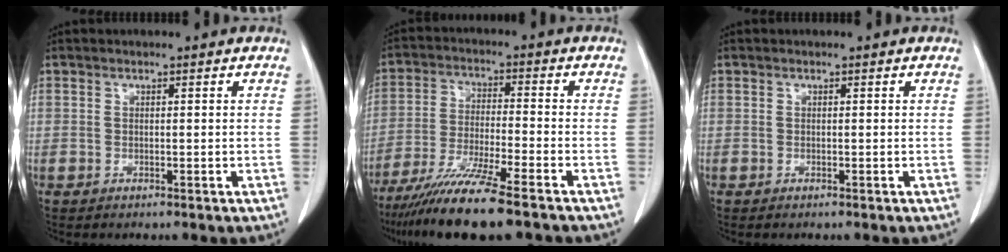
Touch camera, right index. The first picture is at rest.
{"total": 12.3, "force": [-9.3, -0.3, 8.0], "torque": [-0.143, -0.037, -0.161]}
{"total": 0.0}